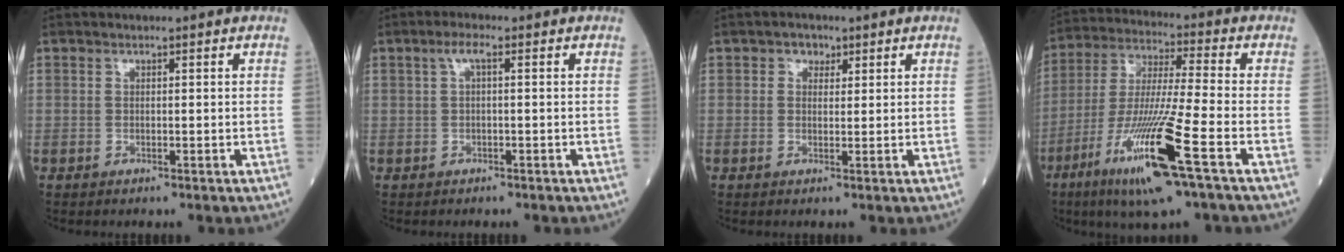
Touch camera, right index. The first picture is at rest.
{"total": 2.0, "force": [0.4, 0.5, 1.9], "torque": [-0.041, 0.010, 0.006]}
{"total": 1.7, "force": [0.8, 1.4, 0.6], "torque": [-0.007, 0.004, 0.008]}
{"total": 16.5, "force": [-7.6, -0.2, 14.6], "torque": [-0.310, -0.033, -0.138]}